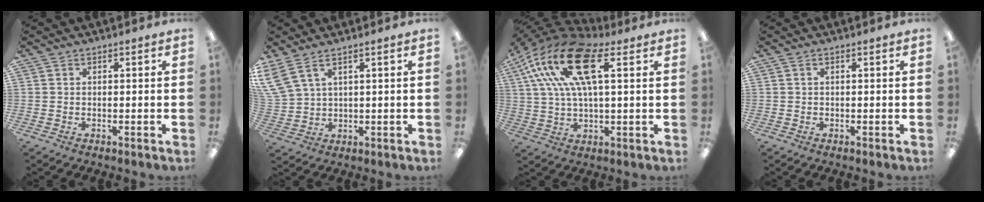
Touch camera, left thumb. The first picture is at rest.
{"total": 6.4, "force": [4.1, 2.8, 4.0], "torque": [-0.089, -0.013, 0.078]}
{"total": 20.4, "force": [8.6, 8.6, 16.4], "torque": [-0.342, -0.009, 0.143]}
{"total": 0.0}